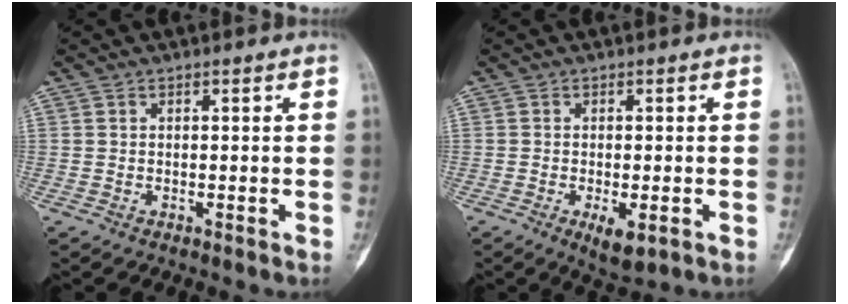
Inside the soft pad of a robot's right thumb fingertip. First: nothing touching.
{"total": 4.5, "force": [-1.7, 1.8, 3.8], "torque": [-0.055, -0.008, -0.019]}